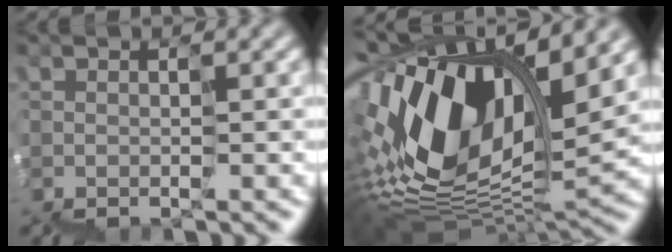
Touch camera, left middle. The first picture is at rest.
{"total": 13.4, "force": [3.6, 7.1, 10.8], "torque": [-0.234, 0.032, 0.059]}